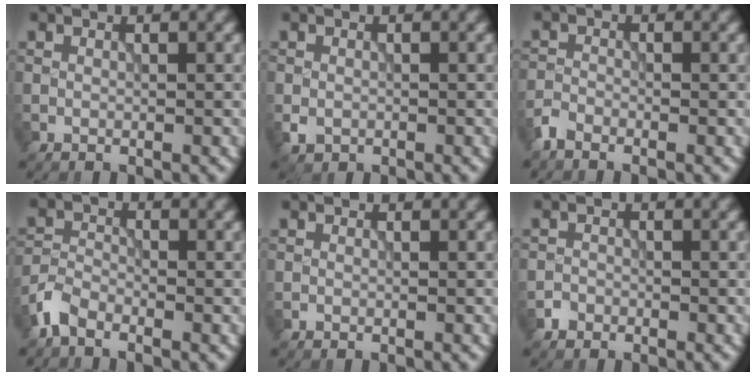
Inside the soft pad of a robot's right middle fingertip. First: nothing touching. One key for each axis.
{"total": 1.2, "fx": -0.3, "fy": 1.0, "fz": 0.5, "tx": -0.008, "ty": -0.006, "tz": -0.008}
{"total": 1.4, "fx": -1.3, "fy": 0.5, "fz": 0.4, "tx": -0.008, "ty": 0.001, "tz": -0.034}
{"total": 2.5, "fx": -2.0, "fy": 1.1, "fz": 1.0, "tx": -0.022, "ty": 0.004, "tz": -0.051}
{"total": 0.0}
{"total": 0.9, "fx": -0.6, "fy": 0.7, "fz": -0.1, "tx": 0.008, "ty": 0.002, "tz": -0.011}